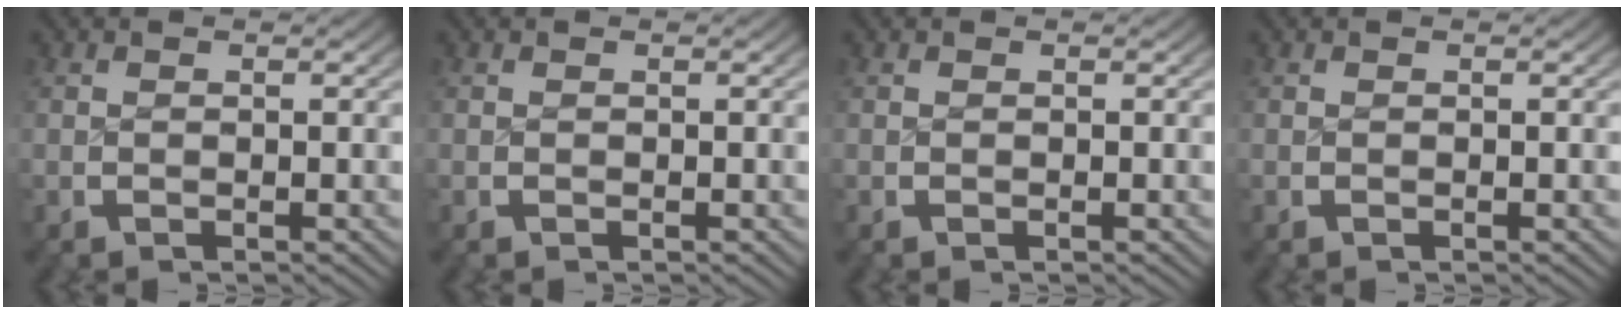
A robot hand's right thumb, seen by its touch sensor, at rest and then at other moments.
{"total": 0.0}
{"total": 0.0}
{"total": 0.0}